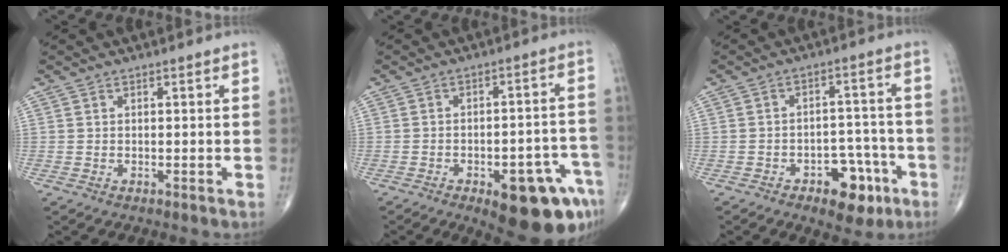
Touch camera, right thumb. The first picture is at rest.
{"total": 15.8, "force": [-8.2, 6.0, 12.2], "torque": [-0.106, 0.048, -0.094]}
{"total": 9.3, "force": [-4.9, 5.2, 6.0], "torque": [-0.048, 0.038, -0.065]}